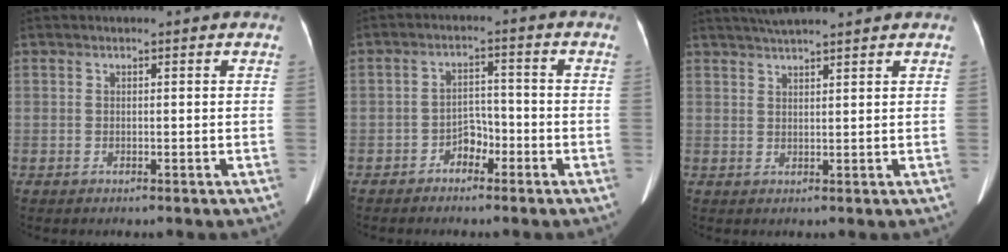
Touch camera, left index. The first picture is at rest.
{"total": 3.5, "force": [-2.4, 1.9, 1.6], "torque": [-0.028, 0.004, -0.043]}
{"total": 5.8, "force": [5.1, 0.2, 2.7], "torque": [-0.048, 0.022, 0.081]}